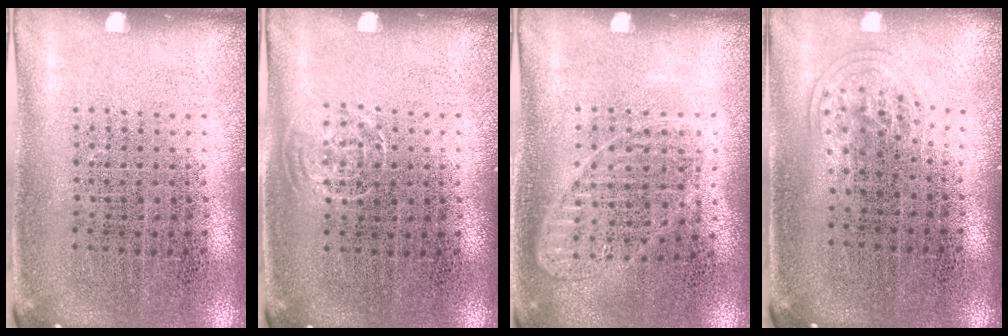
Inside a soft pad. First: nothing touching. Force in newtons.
{"total": 0.7, "press": 0.5, "slide": 0.4}
{"total": 1.1, "press": 1.1, "slide": 0.2}
{"total": 1.0, "press": 0.6, "slide": 0.8}